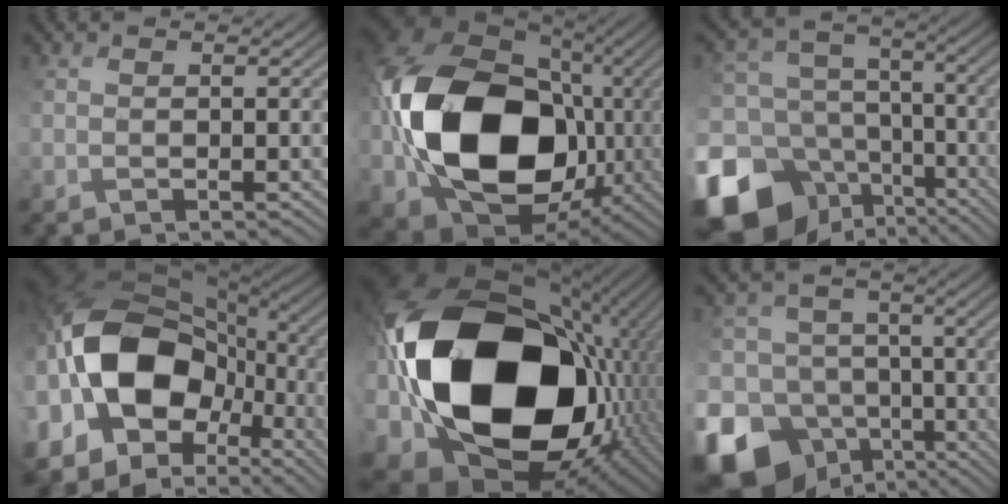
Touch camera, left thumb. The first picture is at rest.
{"total": 20.2, "force": [-0.6, 15.5, 12.9], "torque": [-0.300, -0.027, 0.010]}
{"total": 16.5, "force": [-5.9, 13.2, 8.0], "torque": [-0.221, -0.018, -0.085]}
{"total": 19.6, "force": [-2.0, 13.3, 14.3], "torque": [-0.278, -0.004, -0.023]}
{"total": 23.9, "force": [1.6, 16.9, 16.8], "torque": [-0.379, -0.052, 0.072]}
{"total": 18.3, "force": [-8.2, 14.8, 7.0], "torque": [-0.214, -0.044, -0.118]}